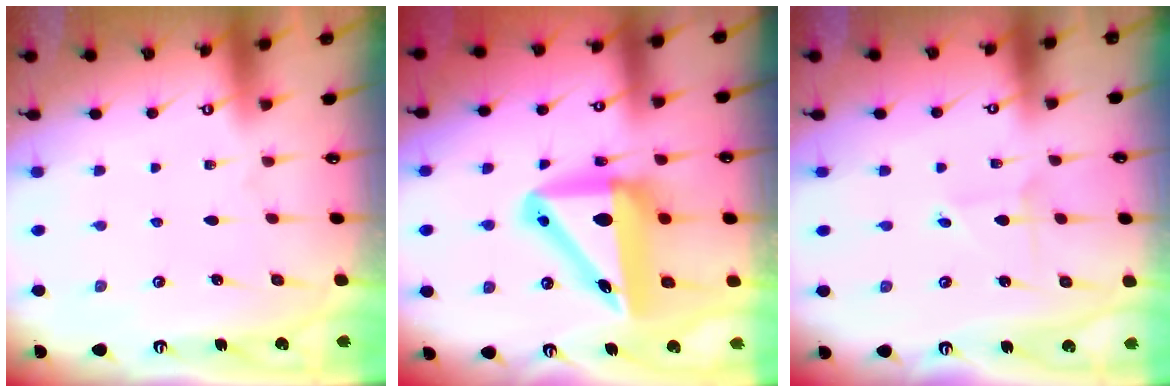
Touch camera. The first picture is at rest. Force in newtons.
{"total": 14.3, "press": 13.7, "slide": 4.0}
{"total": 2.0, "press": 2.0, "slide": 0.1}